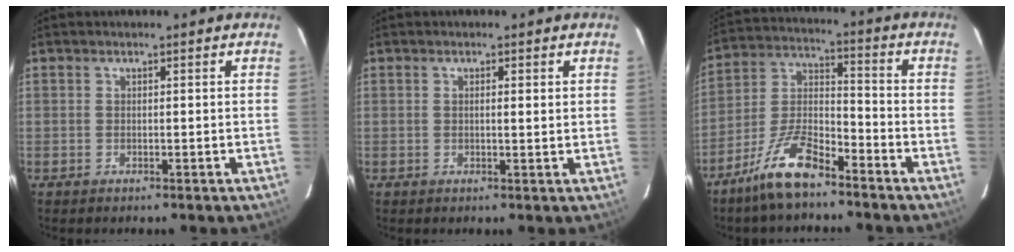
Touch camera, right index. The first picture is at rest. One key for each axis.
{"total": 1.5, "fx": 0.5, "fy": 0.2, "fz": 1.3, "tx": -0.027, "ty": 0.004, "tz": 0.006}
{"total": 10.4, "fx": -7.8, "fy": 2.5, "fz": 6.5, "tx": -0.140, "ty": -0.005, "tz": -0.154}